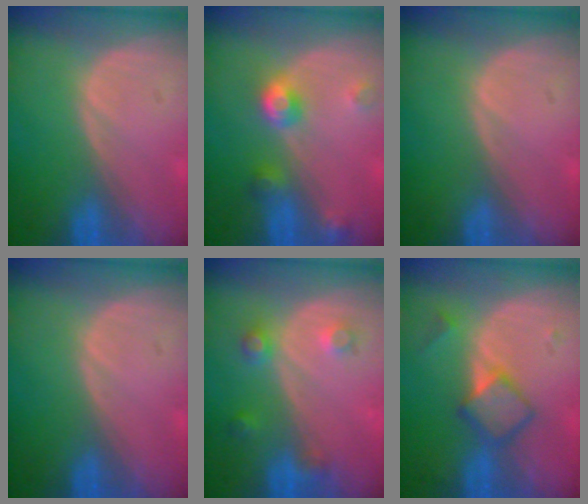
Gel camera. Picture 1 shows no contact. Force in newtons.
{"total": 4.6, "press": 4.2, "slide": 1.9}
{"total": 0.0}
{"total": 0.0}
{"total": 3.5, "press": 3.3, "slide": 1.1}
{"total": 4.7, "press": 4.6, "slide": 0.6}